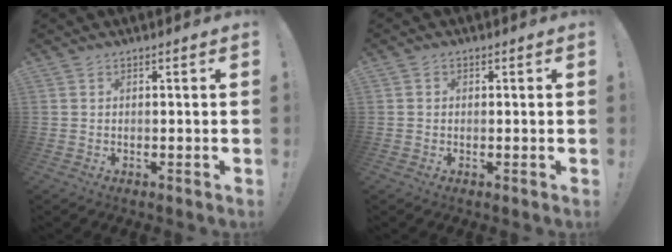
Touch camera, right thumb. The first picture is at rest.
{"total": 1.2, "force": [-0.1, 1.1, 0.5], "torque": [-0.004, 0.002, -0.004]}